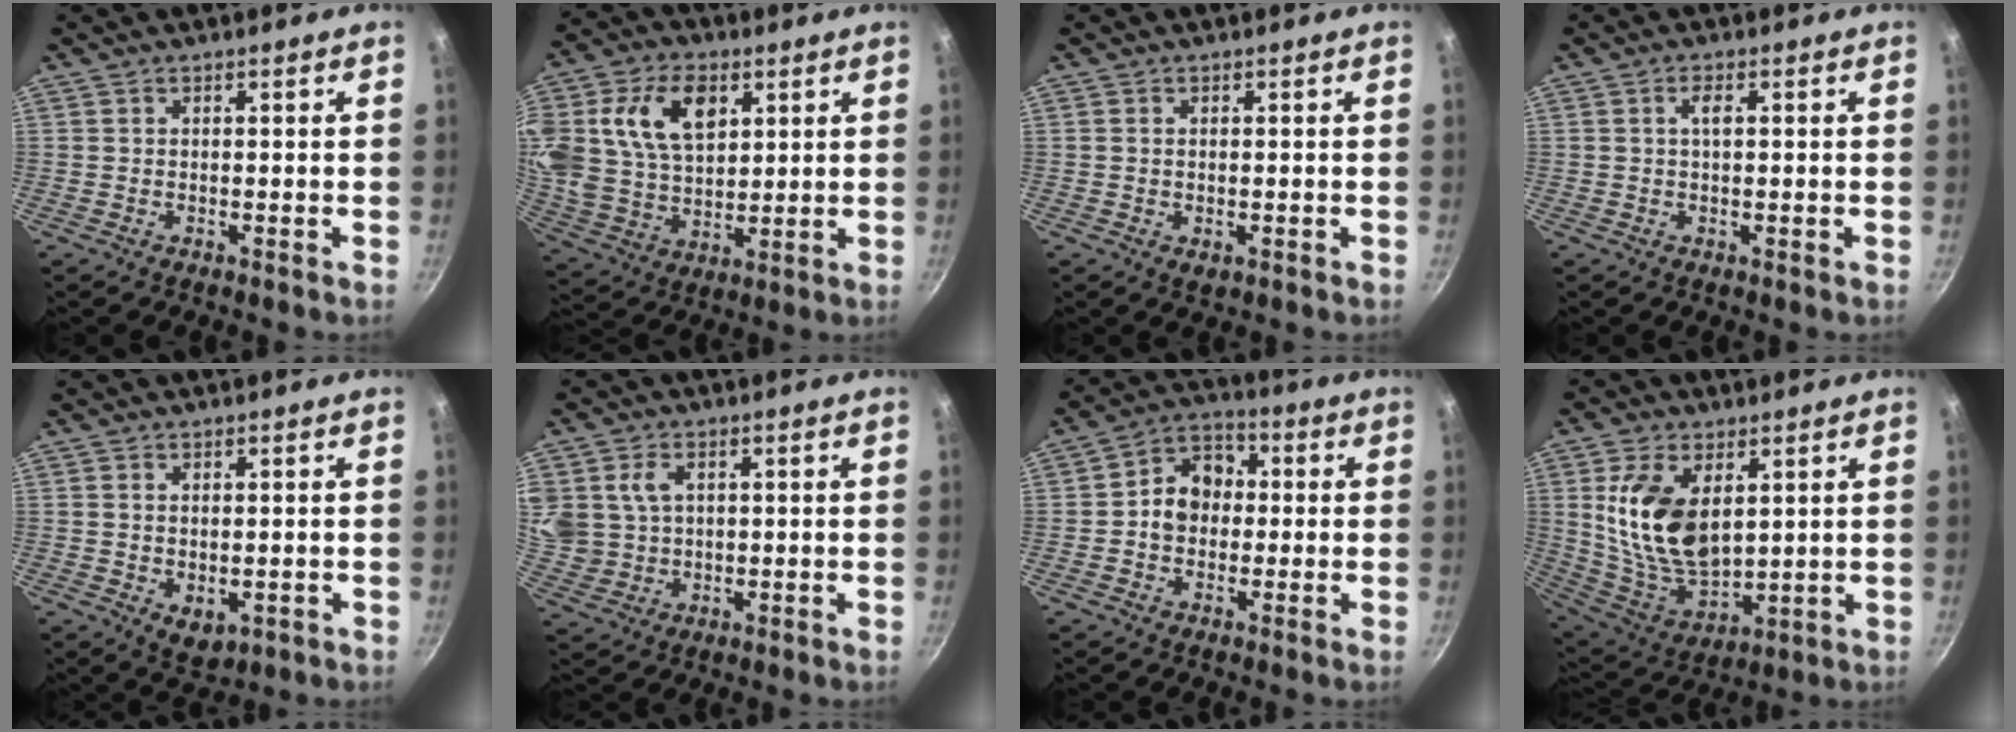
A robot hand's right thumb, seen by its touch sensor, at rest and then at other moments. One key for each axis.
{"total": 18.5, "fx": 6.0, "fy": 12.3, "fz": 12.4, "tx": -0.227, "ty": -0.002, "tz": 0.115}
{"total": 1.6, "fx": -0.2, "fy": 0.9, "fz": 1.3, "tx": -0.020, "ty": -0.004, "tz": -0.003}
{"total": 2.2, "fx": 0.4, "fy": 0.7, "fz": 2.0, "tx": -0.039, "ty": 0.004, "tz": 0.004}
{"total": 4.5, "fx": -0.4, "fy": 3.0, "fz": 3.4, "tx": -0.049, "ty": -0.016, "tz": 0.000}
{"total": 9.9, "fx": 2.7, "fy": 8.0, "fz": 5.1, "tx": -0.089, "ty": -0.008, "tz": 0.061}
{"total": 9.0, "fx": -0.1, "fy": 7.4, "fz": 5.2, "tx": -0.042, "ty": 0.024, "tz": -0.018}
{"total": 16.4, "fx": 4.1, "fy": 9.7, "fz": 12.6, "tx": -0.219, "ty": -0.035, "tz": 0.093}